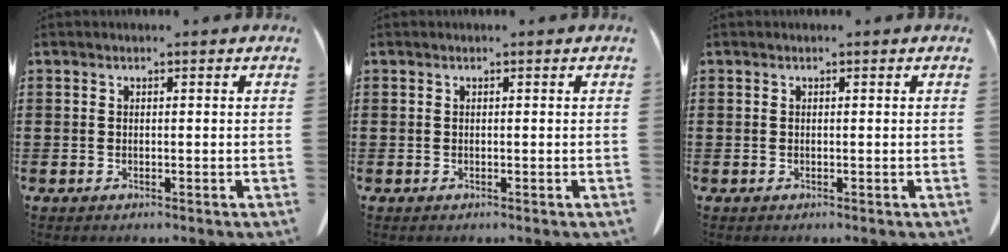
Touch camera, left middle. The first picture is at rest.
{"total": 0.0}
{"total": 0.0}